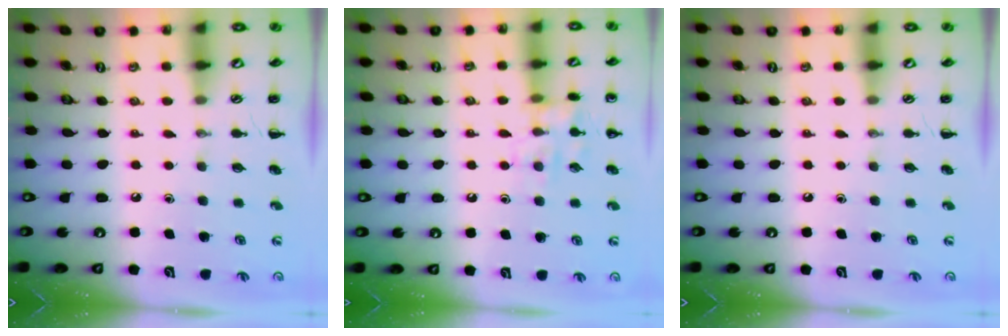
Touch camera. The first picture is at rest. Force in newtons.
{"total": 10.5, "press": 10.5, "slide": 0.7}
{"total": 0.0}